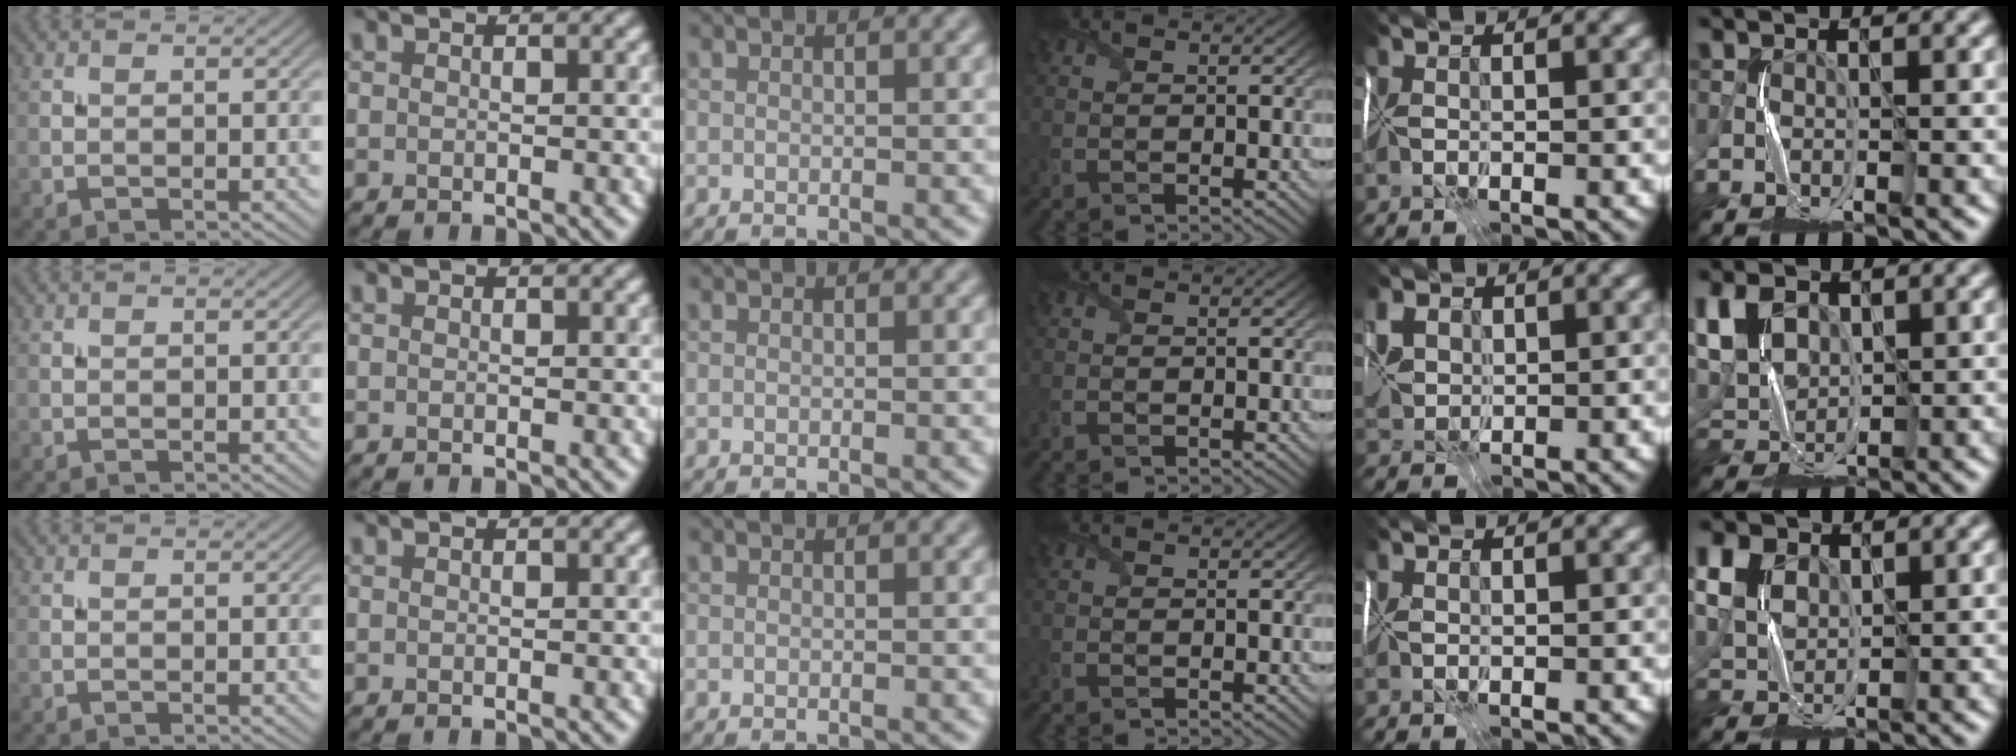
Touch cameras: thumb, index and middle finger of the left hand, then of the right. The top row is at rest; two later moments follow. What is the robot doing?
{"motion": "fold", "object": "shipping label"}